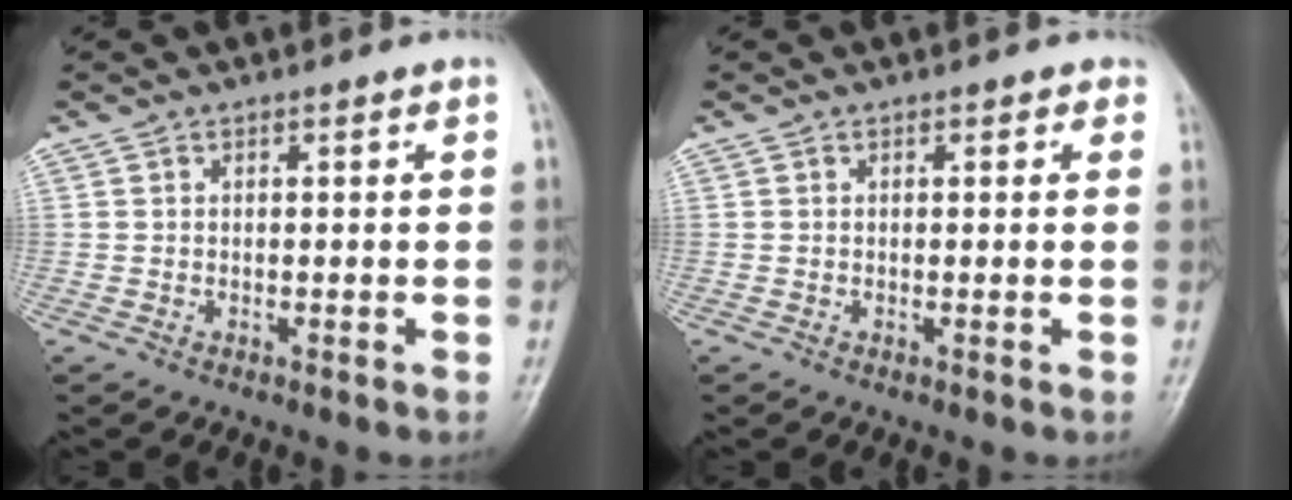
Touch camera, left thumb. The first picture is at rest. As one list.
[{"total": 1.1, "force": [0.6, 0.7, 0.6], "torque": [0.007, -0.001, 0.001]}]